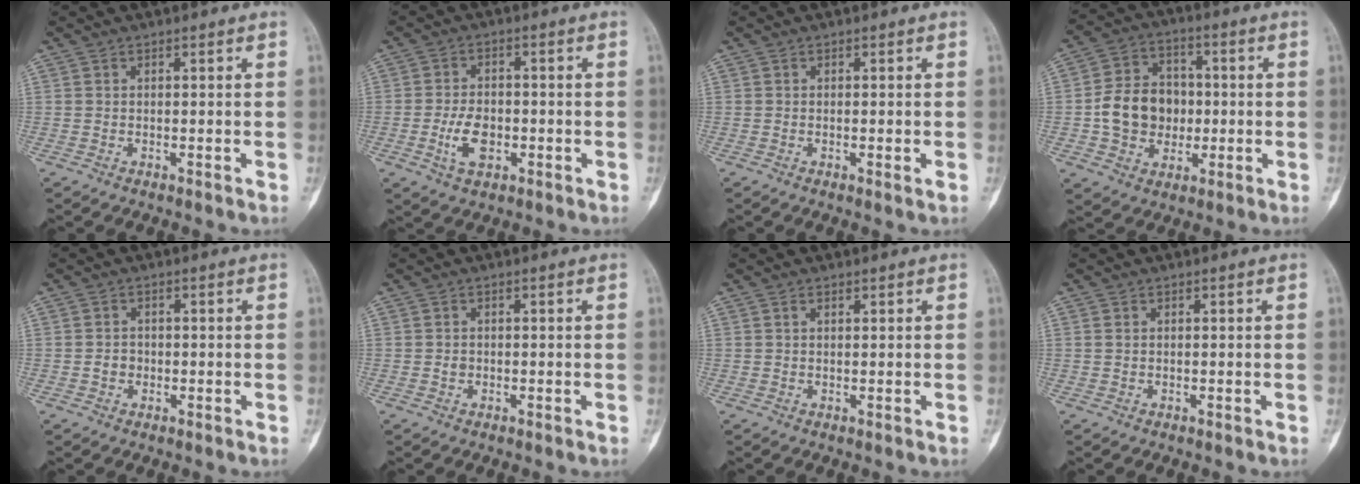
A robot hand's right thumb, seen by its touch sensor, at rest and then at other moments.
{"total": 6.5, "force": [-1.8, 4.0, 4.8], "torque": [-0.080, 0.007, -0.031]}
{"total": 1.3, "force": [-0.2, 0.2, 1.3], "torque": [-0.020, -0.004, -0.004]}
{"total": 12.6, "force": [-1.0, 10.5, 7.0], "torque": [-0.091, 0.024, -0.019]}
{"total": 1.9, "force": [-0.5, 1.7, 0.7], "torque": [-0.002, 0.008, -0.009]}
{"total": 0.9, "force": [-0.1, 0.8, 0.5], "torque": [-0.005, 0.003, -0.001]}
{"total": 0.7, "force": [0.4, 0.3, 0.4], "torque": [-0.007, -0.001, 0.007]}
{"total": 0.5, "force": [0.2, 0.4, 0.3], "torque": [-0.004, 0.002, 0.005]}